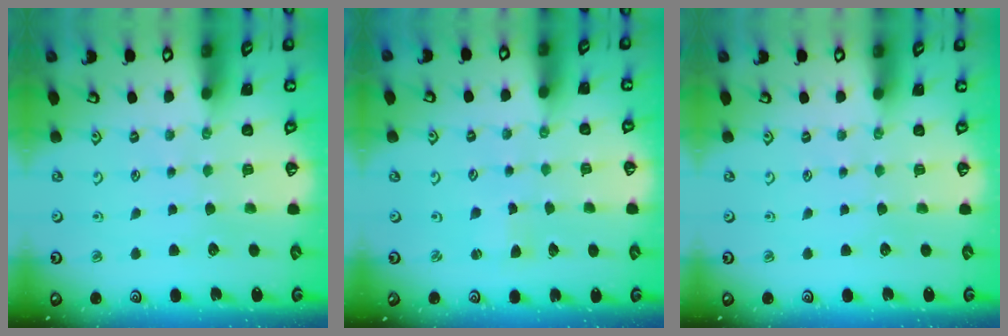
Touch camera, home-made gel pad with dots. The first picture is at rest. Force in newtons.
{"total": 1.7, "press": 1.7, "slide": 0.4}
{"total": 0.0}